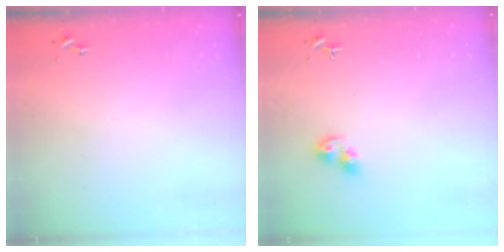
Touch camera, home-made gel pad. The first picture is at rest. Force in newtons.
{"total": 6.8, "press": 6.8, "slide": 0.5}